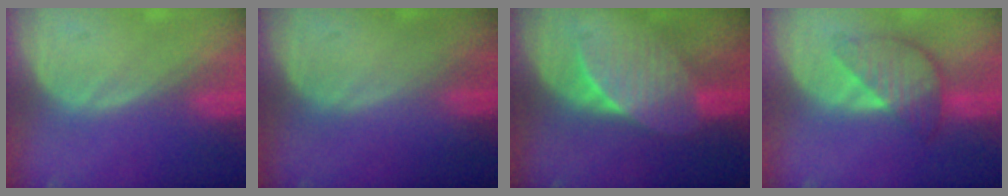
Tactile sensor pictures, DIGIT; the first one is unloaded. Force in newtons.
{"total": 0.0}
{"total": 7.1, "press": 6.6, "slide": 2.7}
{"total": 6.2, "press": 6.2, "slide": 0.4}